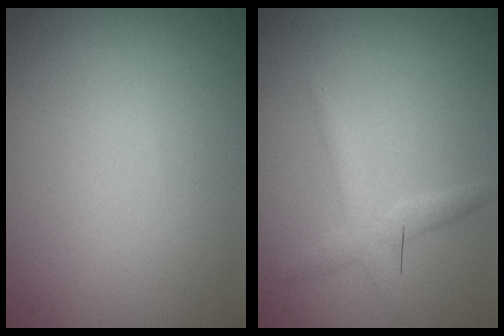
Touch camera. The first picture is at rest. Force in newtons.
{"total": 2.1, "press": 2.1, "slide": 0.1}